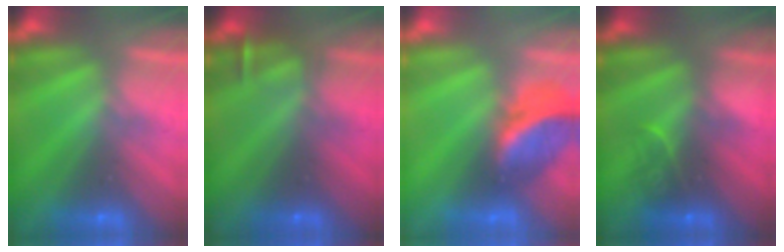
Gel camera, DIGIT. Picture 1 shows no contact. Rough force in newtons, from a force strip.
{"total": 3.0}
{"total": 2.6}
{"total": 2.8}